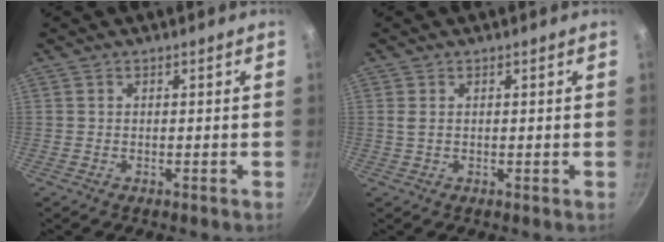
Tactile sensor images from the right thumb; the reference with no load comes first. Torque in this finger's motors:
{"motor_torque": [0.04, -0.09, -0.34, -0.14, -0.05]}